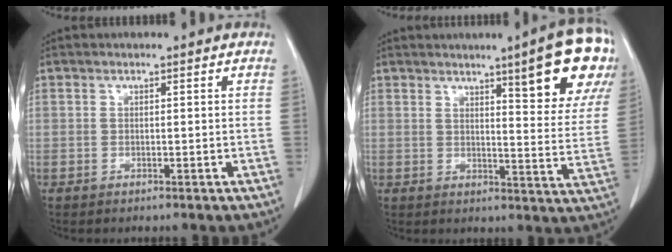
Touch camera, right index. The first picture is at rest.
{"total": 14.5, "force": [8.3, 1.4, 11.9], "torque": [-0.140, -0.017, 0.085]}